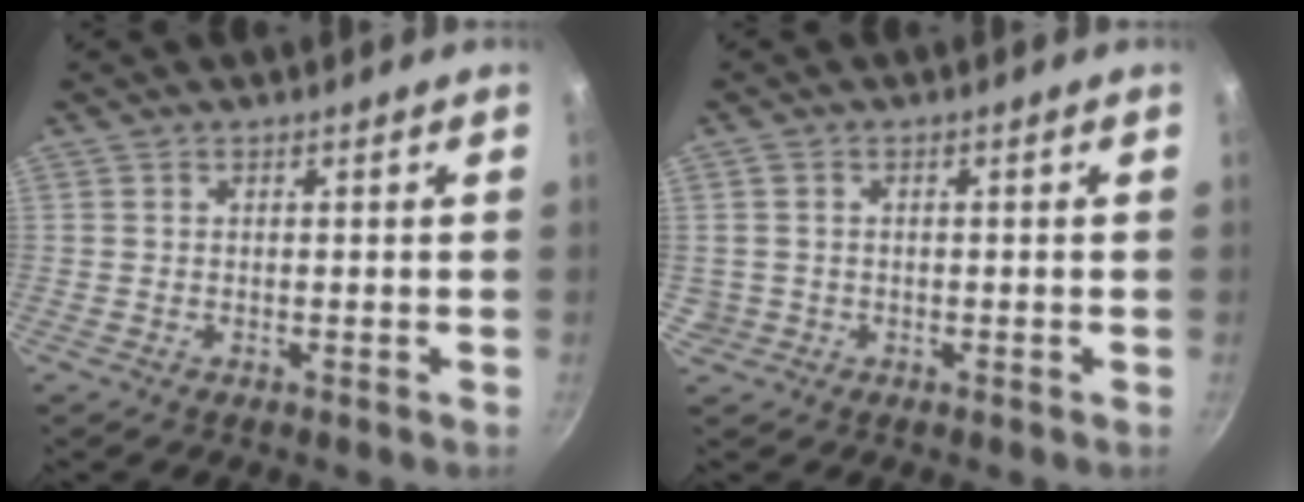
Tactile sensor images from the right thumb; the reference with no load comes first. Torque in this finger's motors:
{"motor_torque": [-0.56, 0.28, 0.37, -0.24, -0.04]}